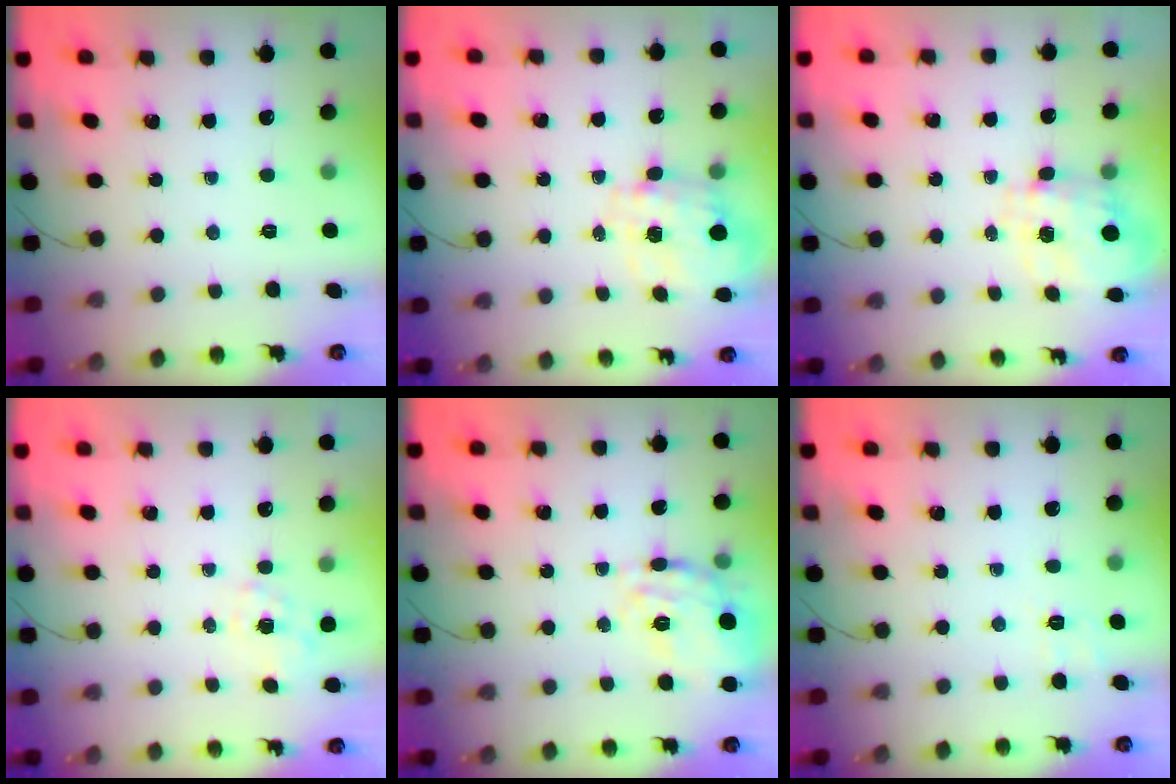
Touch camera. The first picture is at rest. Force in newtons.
{"total": 2.6, "press": 2.4, "slide": 1.0}
{"total": 3.4, "press": 3.3, "slide": 1.0}
{"total": 6.3, "press": 6.2, "slide": 0.9}
{"total": 14.7, "press": 14.6, "slide": 0.8}
{"total": 2.4, "press": 1.7, "slide": 1.7}